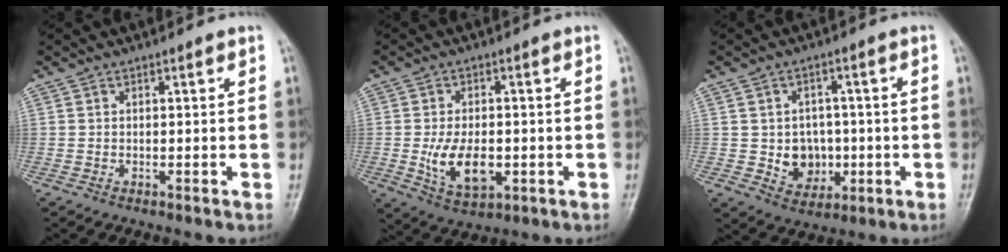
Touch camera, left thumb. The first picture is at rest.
{"total": 9.3, "force": [-1.5, 5.5, 7.3], "torque": [-0.118, -0.007, -0.017]}
{"total": 7.6, "force": [-0.7, 6.5, 3.8], "torque": [-0.016, 0.007, -0.001]}